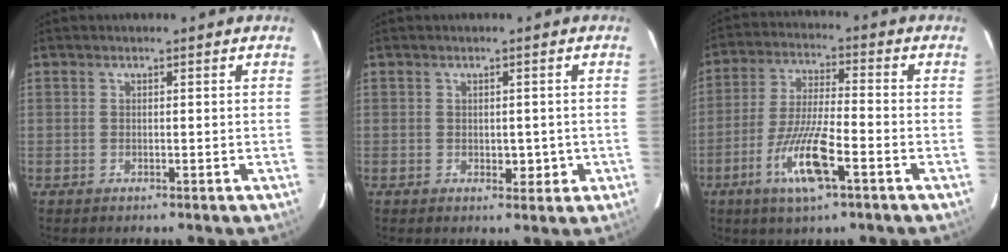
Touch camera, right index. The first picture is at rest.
{"total": 3.0, "force": [-0.6, 1.9, 2.2], "torque": [-0.033, 0.004, 0.001]}
{"total": 11.4, "force": [-5.1, 1.7, 10.0], "torque": [-0.199, -0.013, -0.094]}